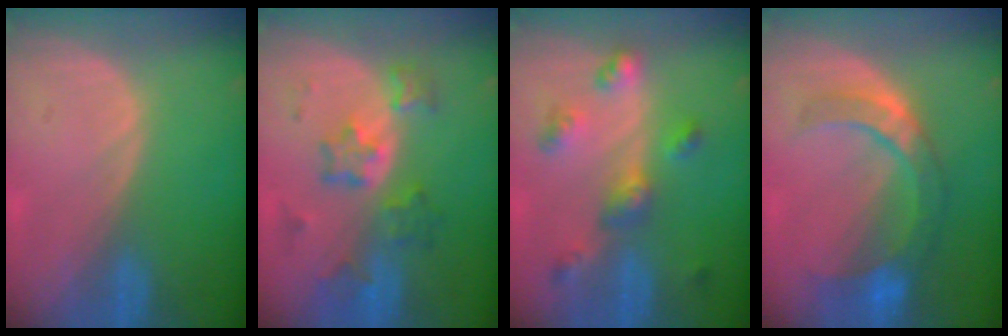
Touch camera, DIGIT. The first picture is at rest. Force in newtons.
{"total": 6.8, "press": 6.6, "slide": 1.5}
{"total": 6.6, "press": 5.8, "slide": 3.2}
{"total": 8.2, "press": 7.6, "slide": 3.1}